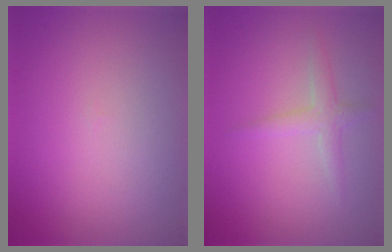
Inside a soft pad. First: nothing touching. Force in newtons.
{"total": 1.8, "press": 1.8, "slide": 0.1}